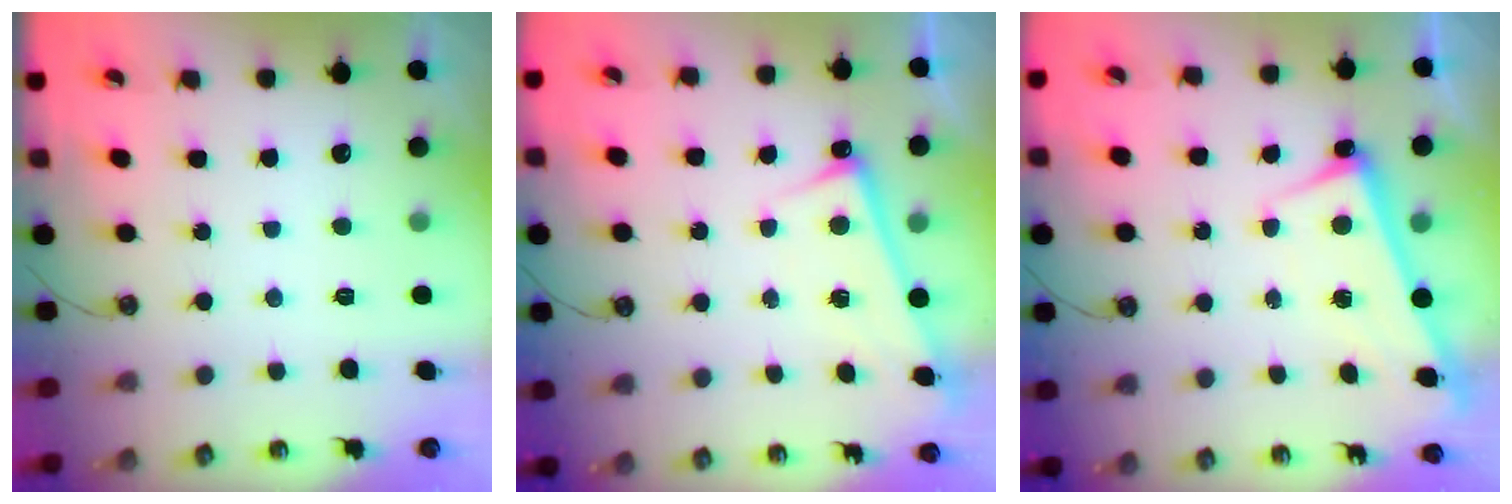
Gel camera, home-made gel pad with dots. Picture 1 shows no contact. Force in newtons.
{"total": 2.9, "press": 2.8, "slide": 0.3}
{"total": 2.8, "press": 2.7, "slide": 0.4}